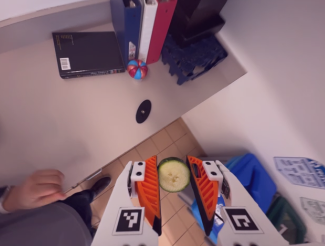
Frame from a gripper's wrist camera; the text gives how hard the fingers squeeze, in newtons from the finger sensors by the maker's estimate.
{"total": 8.2, "left": 8.3, "right": 8.1}